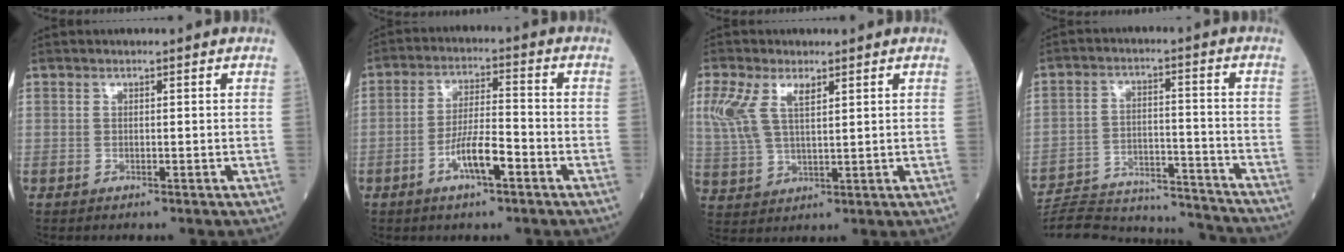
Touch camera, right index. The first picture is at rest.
{"total": 6.6, "force": [-3.2, 1.2, 5.7], "torque": [-0.114, 0.005, -0.056]}
{"total": 7.7, "force": [3.5, 3.2, 6.1], "torque": [-0.154, 0.021, 0.078]}
{"total": 19.9, "force": [-19.4, 2.1, 4.0], "torque": [-0.091, 0.006, -0.278]}